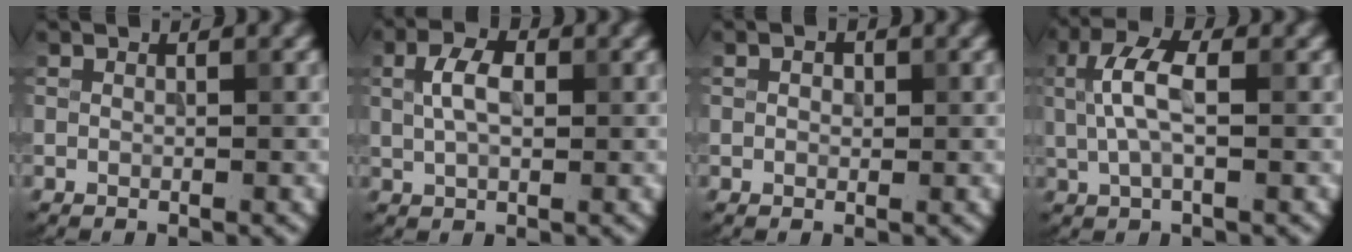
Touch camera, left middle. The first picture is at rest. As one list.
[{"total": 3.5, "force": [0.7, 2.0, 2.8], "torque": [-0.059, 0.005, 0.012]}, {"total": 0.8, "force": [0.2, 0.7, 0.5], "torque": [-0.010, 0.000, -0.001]}, {"total": 4.4, "force": [0.6, 2.0, 3.9], "torque": [-0.086, 0.008, 0.009]}]